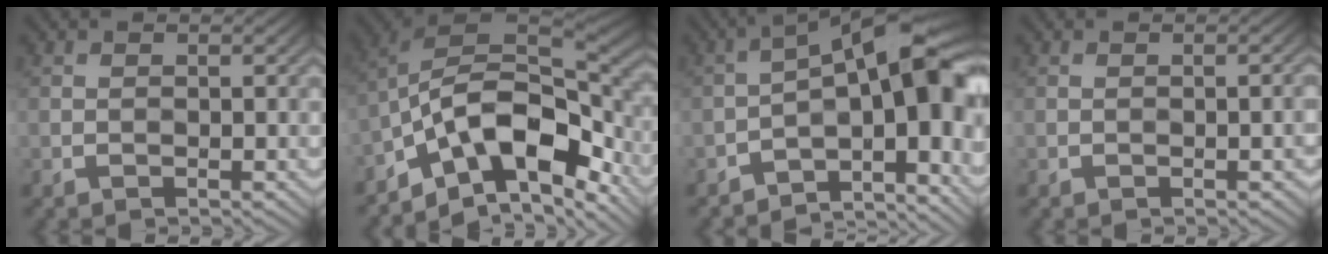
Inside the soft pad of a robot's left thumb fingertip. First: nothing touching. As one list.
[{"total": 14.2, "force": [-3.3, 6.8, 12.0], "torque": [-0.228, 0.000, -0.064]}, {"total": 13.7, "force": [-2.6, 5.8, 12.1], "torque": [-0.143, 0.020, -0.036]}, {"total": 1.5, "force": [-1.1, 0.4, 0.9], "torque": [-0.010, 0.015, -0.011]}]